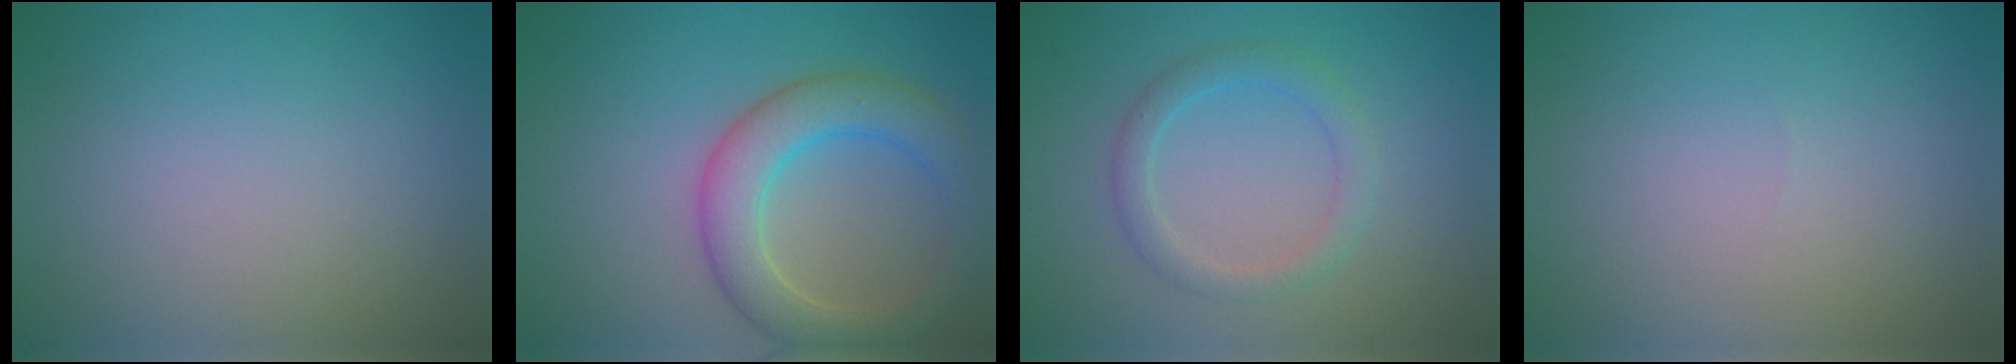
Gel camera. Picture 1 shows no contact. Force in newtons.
{"total": 5.6, "press": 5.6, "slide": 0.2}
{"total": 2.4, "press": 2.4, "slide": 0.1}
{"total": 0.0}